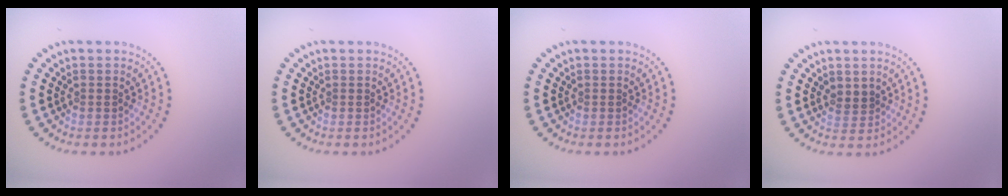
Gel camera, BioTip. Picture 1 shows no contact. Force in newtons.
{"total": 0.0}
{"total": 0.0}
{"total": 1.1, "press": 1.0, "slide": 0.5}